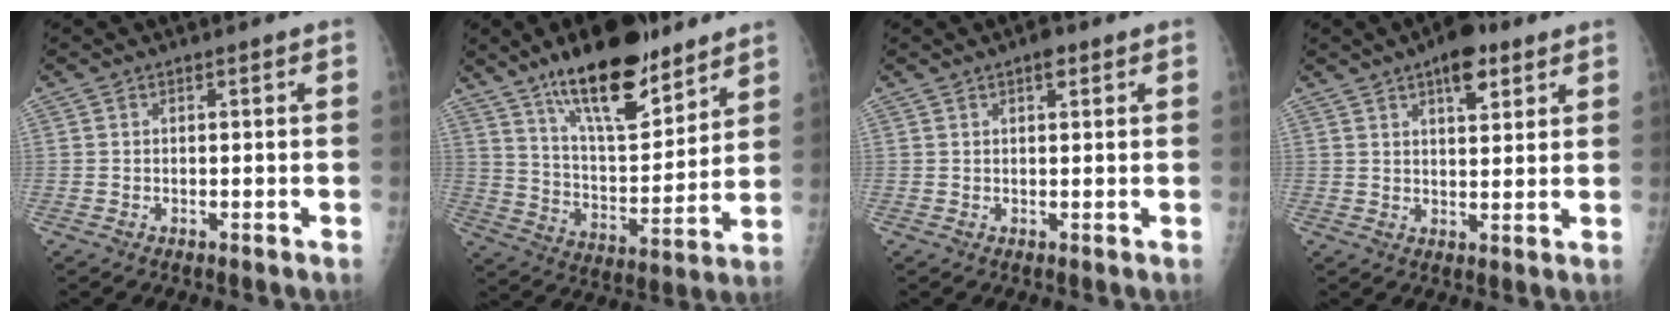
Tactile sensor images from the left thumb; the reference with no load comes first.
{"total": 19.7, "force": [13.6, 7.0, 12.4], "torque": [-0.165, -0.077, 0.233]}
{"total": 2.1, "force": [1.2, 0.8, 1.4], "torque": [-0.017, -0.003, 0.016]}
{"total": 7.6, "force": [4.4, 3.3, 5.2], "torque": [-0.056, -0.017, 0.061]}